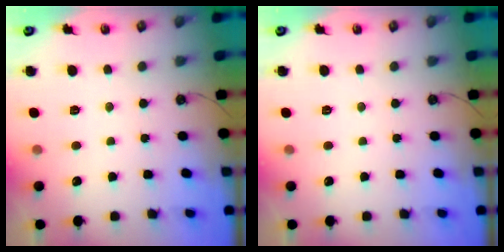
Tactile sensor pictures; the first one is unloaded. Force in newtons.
{"total": 0.0}